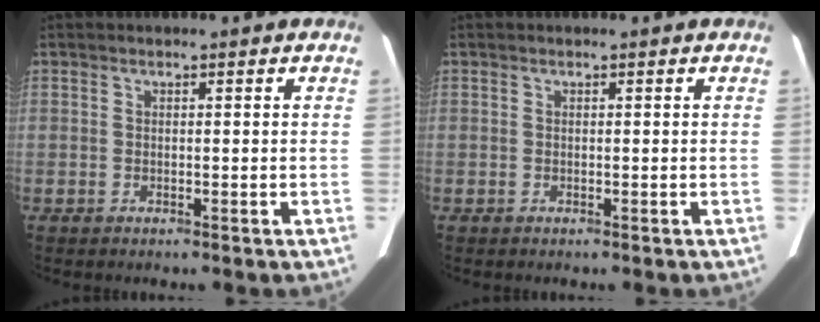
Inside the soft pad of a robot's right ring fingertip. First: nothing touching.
{"total": 0.0}